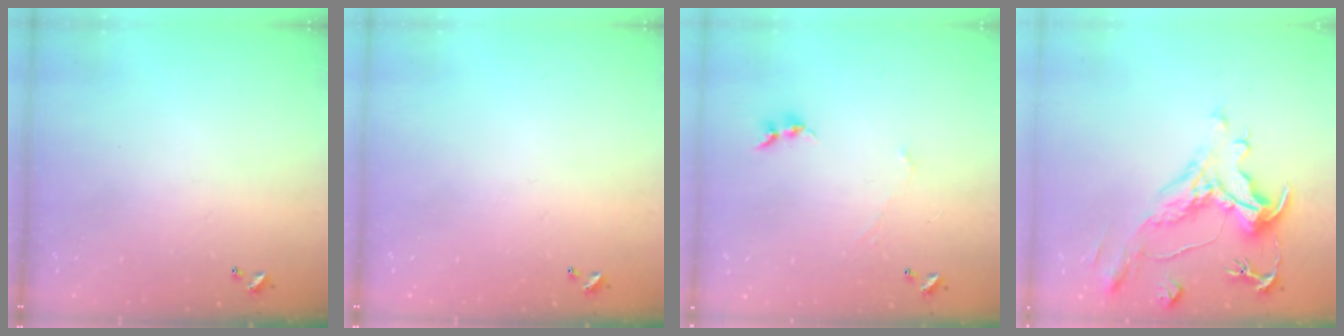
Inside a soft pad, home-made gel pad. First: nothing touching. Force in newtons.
{"total": 0.0}
{"total": 0.0}
{"total": 1.9, "press": 0.8, "slide": 1.7}